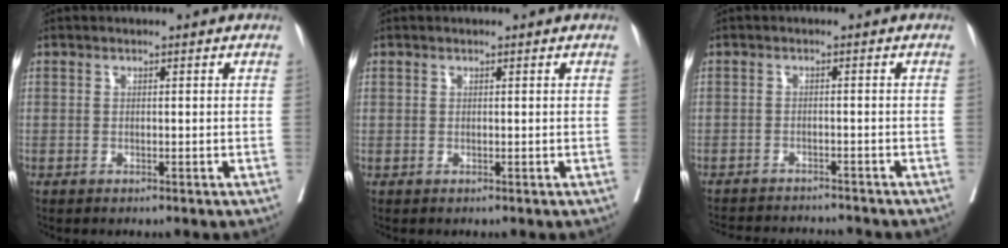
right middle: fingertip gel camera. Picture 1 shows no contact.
{"total": 0.5, "force": [0.2, 0.5, 0.0], "torque": [0.009, 0.004, 0.002]}
{"total": 9.7, "force": [-9.3, 1.2, 2.3], "torque": [-0.037, 0.002, -0.129]}